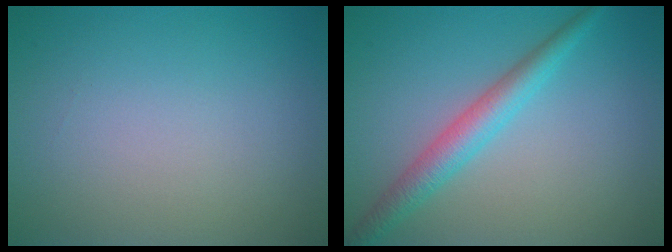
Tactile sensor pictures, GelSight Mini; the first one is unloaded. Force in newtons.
{"total": 3.4, "press": 3.4, "slide": 0.1}